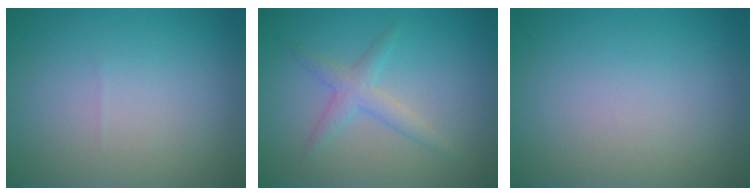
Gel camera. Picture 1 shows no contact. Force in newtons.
{"total": 2.1, "press": 2.1, "slide": 0.1}
{"total": 0.0}